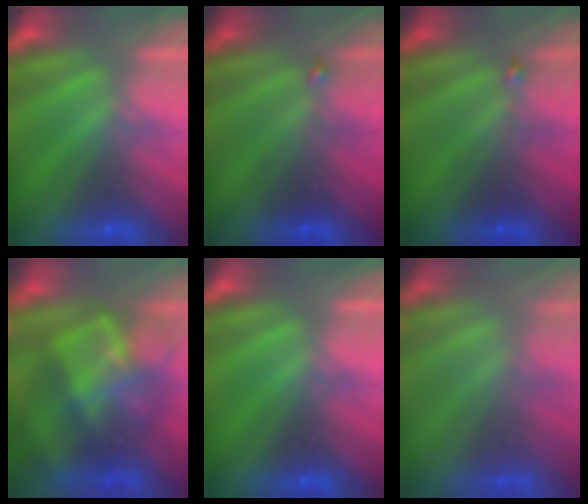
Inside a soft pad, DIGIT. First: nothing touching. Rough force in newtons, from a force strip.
{"total": 1.9}
{"total": 1.9}
{"total": 8.2}
{"total": 0.0}
{"total": 1.7}